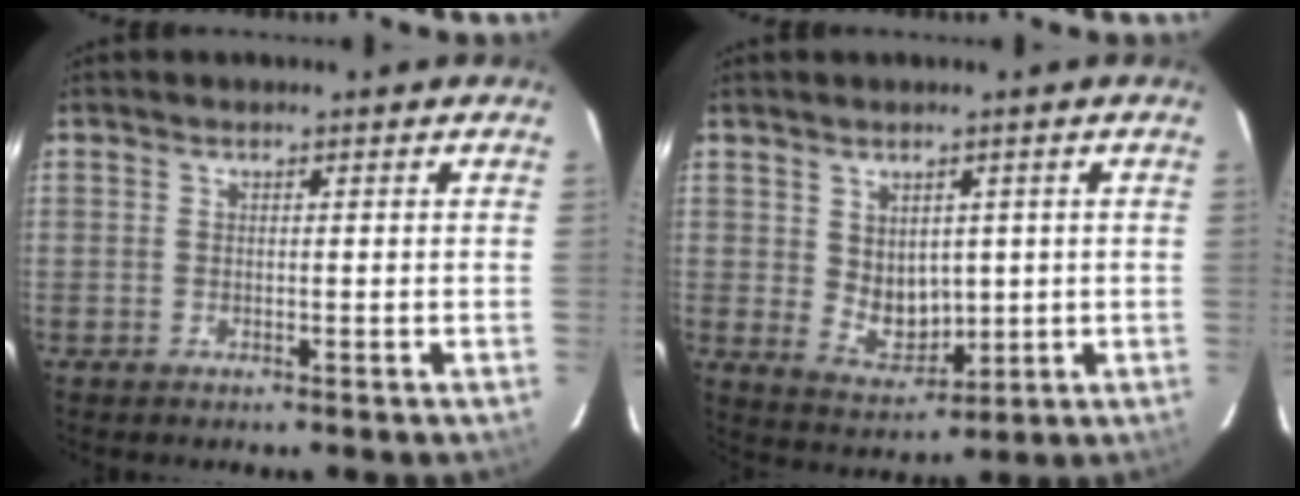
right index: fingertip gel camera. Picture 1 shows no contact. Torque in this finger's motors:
{"motor_torque": [0.28, -0.08, 0.34, 0.03]}